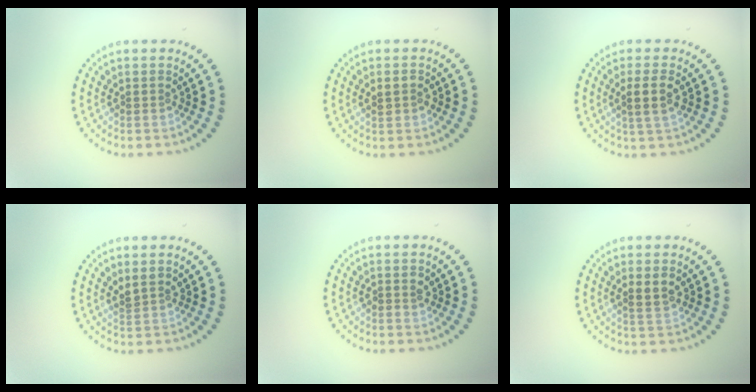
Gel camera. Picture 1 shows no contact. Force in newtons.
{"total": 1.5, "press": 1.5, "slide": 0.0}
{"total": 2.4, "press": 2.1, "slide": 1.1}
{"total": 1.1, "press": 1.0, "slide": 0.4}
{"total": 0.9, "press": 0.9, "slide": 0.2}
{"total": 1.9, "press": 1.8, "slide": 0.5}